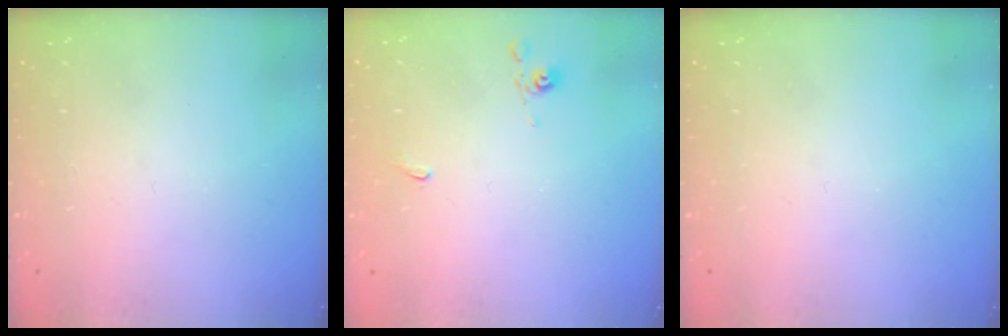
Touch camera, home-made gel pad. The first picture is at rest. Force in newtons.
{"total": 2.6, "press": 2.6, "slide": 0.5}
{"total": 0.0}